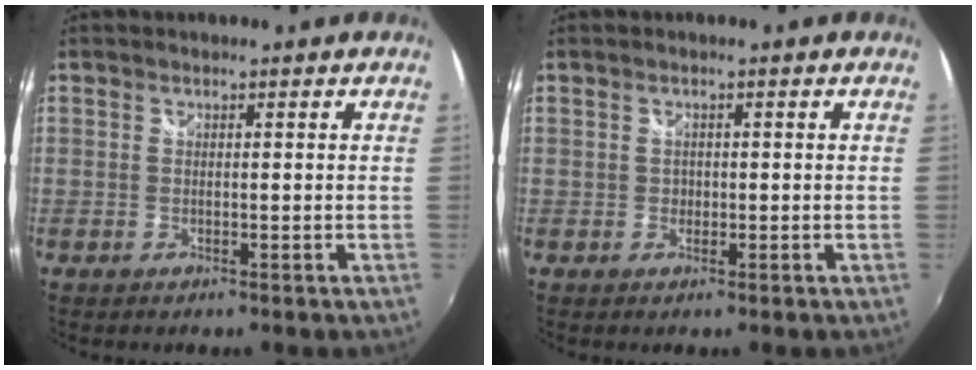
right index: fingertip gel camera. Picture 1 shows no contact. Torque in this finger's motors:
{"motor_torque": [0.57, 0.26, 0.02, 0.01]}